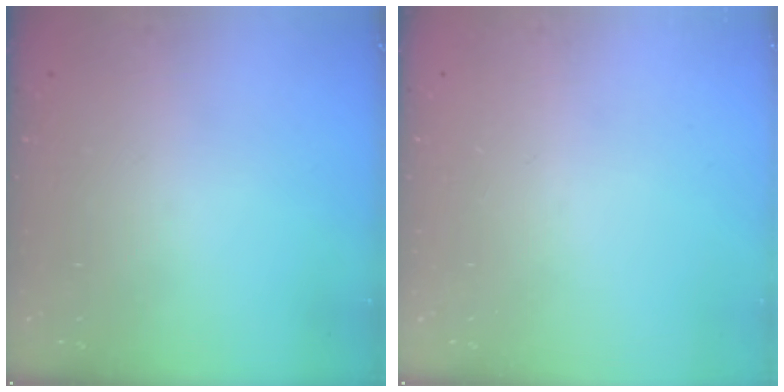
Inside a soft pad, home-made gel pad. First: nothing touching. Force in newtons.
{"total": 0.0}